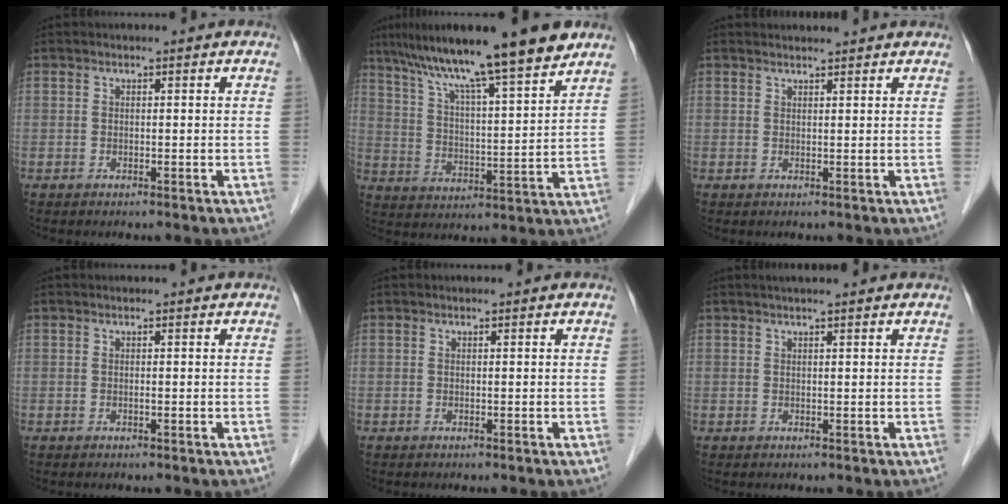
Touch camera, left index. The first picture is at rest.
{"total": 17.7, "force": [13.8, 0.1, 11.1], "torque": [-0.177, 0.017, 0.221]}
{"total": 3.5, "force": [3.4, 0.3, 0.6], "torque": [-0.013, 0.020, 0.043]}
{"total": 0.0}
{"total": 0.0}
{"total": 4.7, "force": [4.0, 0.2, 2.6], "torque": [-0.034, 0.026, 0.055]}